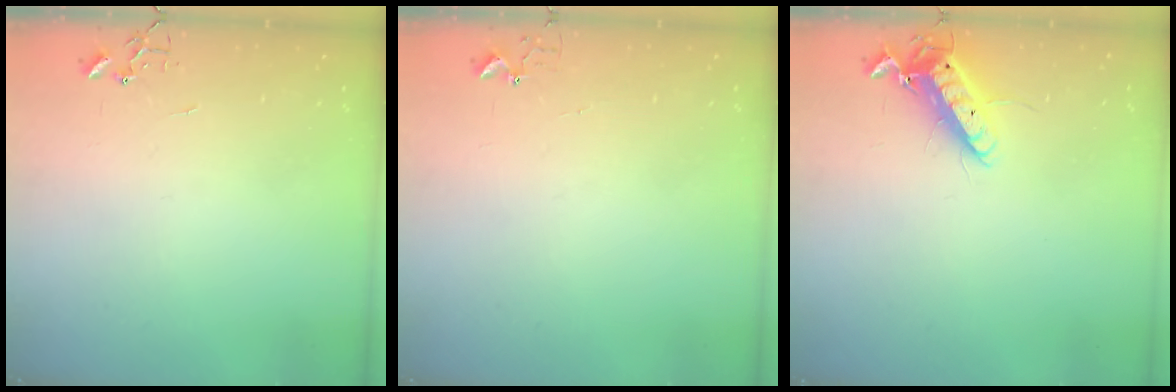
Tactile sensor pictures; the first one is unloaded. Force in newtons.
{"total": 3.7, "press": 3.7, "slide": 0.2}
{"total": 12.3, "press": 12.2, "slide": 1.7}